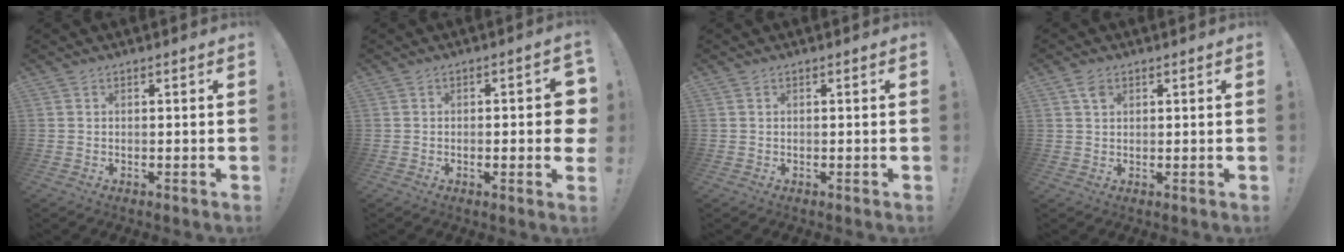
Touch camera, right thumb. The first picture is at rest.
{"total": 4.4, "force": [-0.3, 1.2, 4.2], "torque": [-0.046, -0.006, -0.006]}
{"total": 0.0}
{"total": 2.9, "force": [1.5, 1.8, 1.7], "torque": [-0.020, -0.005, 0.025]}